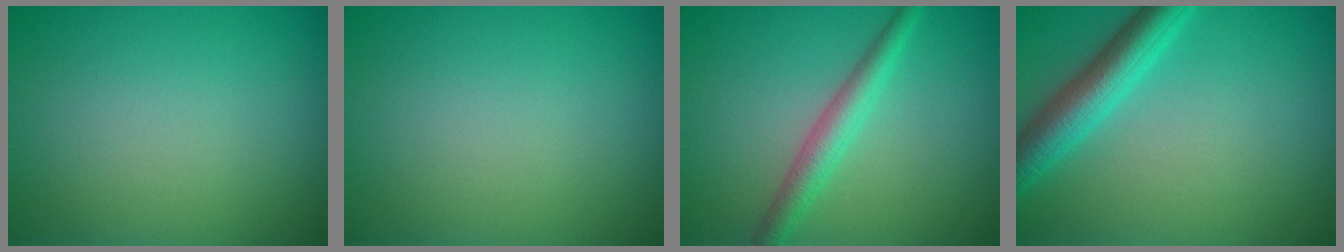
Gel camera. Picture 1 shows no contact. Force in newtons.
{"total": 0.0}
{"total": 2.7, "press": 2.7, "slide": 0.1}
{"total": 4.8, "press": 4.8, "slide": 0.2}